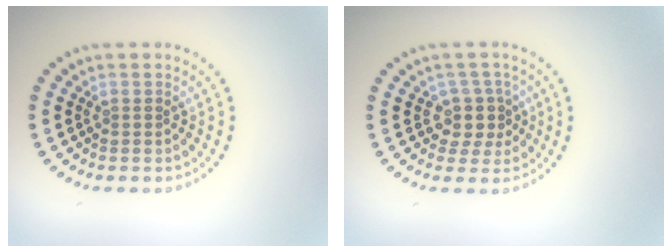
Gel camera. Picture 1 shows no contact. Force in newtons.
{"total": 2.6, "press": 2.1, "slide": 1.5}